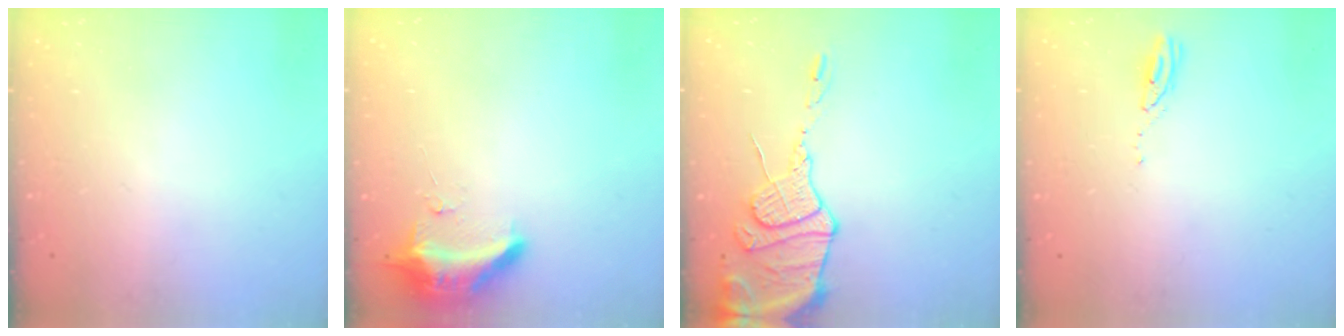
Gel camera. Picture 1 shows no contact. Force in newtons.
{"total": 9.5, "press": 9.4, "slide": 1.8}
{"total": 14.4, "press": 14.4, "slide": 1.4}
{"total": 3.0, "press": 3.0, "slide": 0.1}